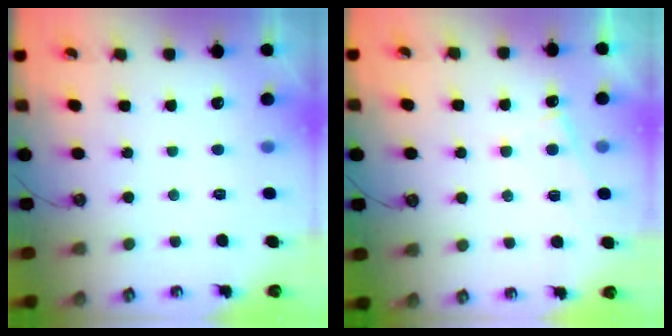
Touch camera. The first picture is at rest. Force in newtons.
{"total": 2.6, "press": 2.5, "slide": 0.3}